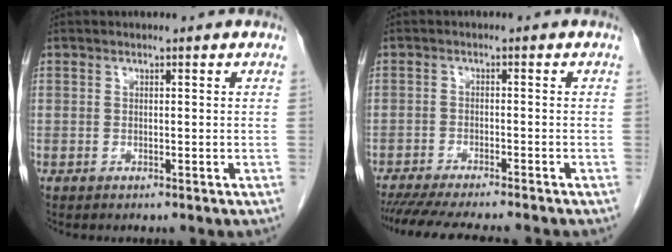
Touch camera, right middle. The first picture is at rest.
{"total": 11.6, "force": [-10.2, 0.9, 5.5], "torque": [-0.074, -0.020, -0.146]}